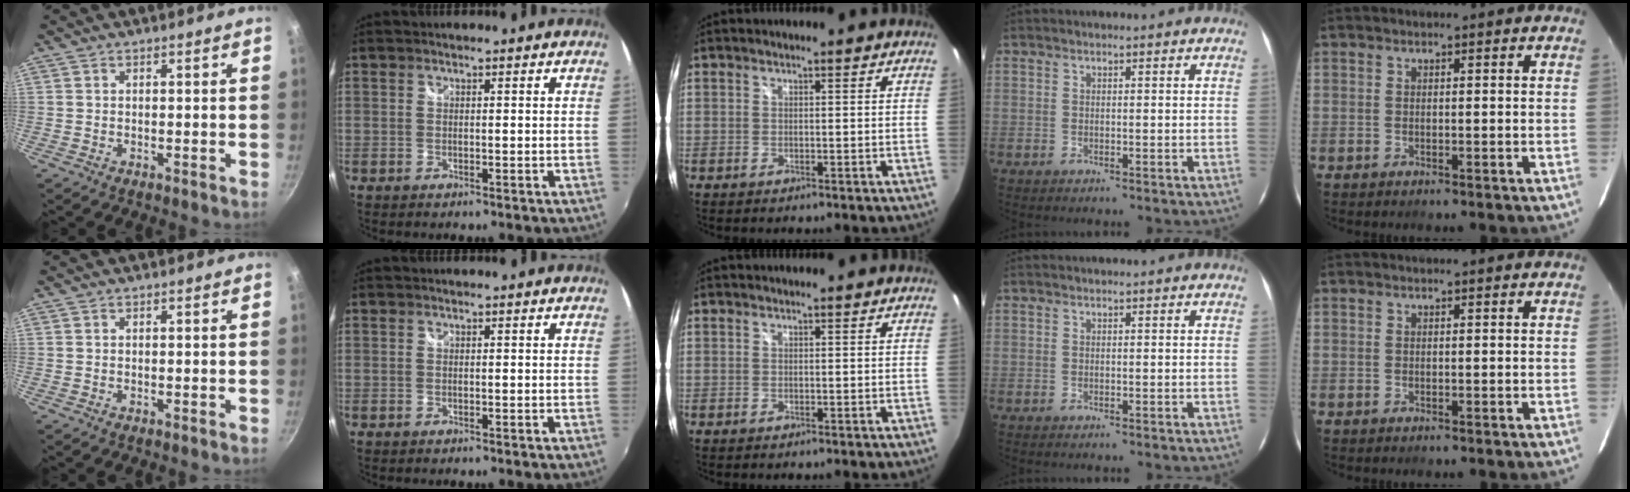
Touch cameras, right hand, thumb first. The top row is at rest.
{}